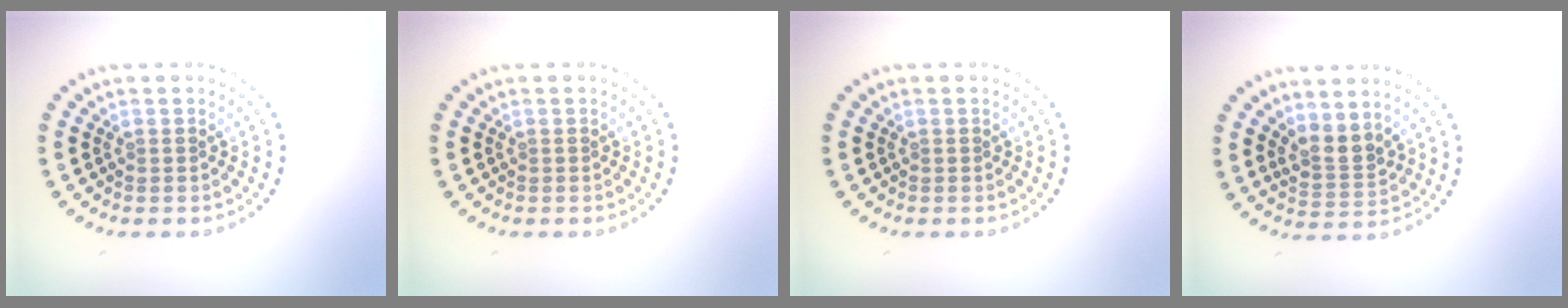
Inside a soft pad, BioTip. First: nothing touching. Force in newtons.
{"total": 0.0}
{"total": 0.0}
{"total": 2.5, "press": 1.9, "slide": 1.6}